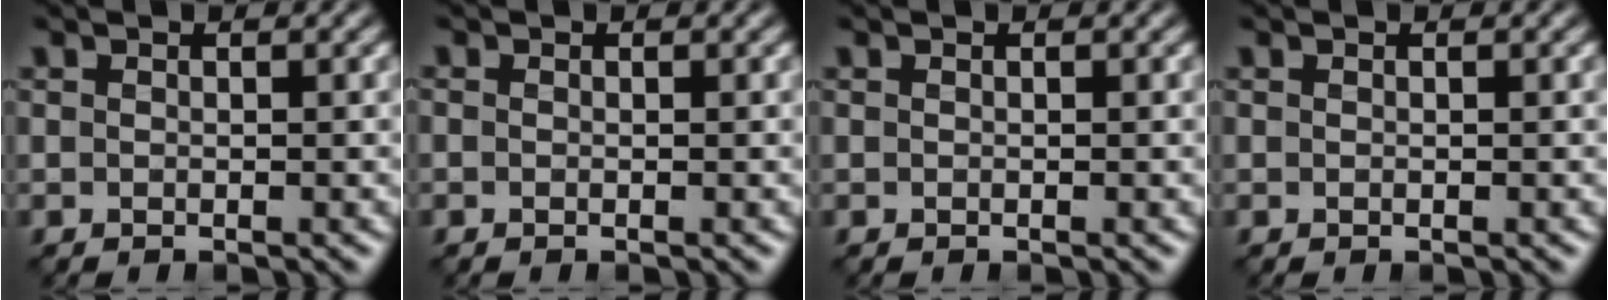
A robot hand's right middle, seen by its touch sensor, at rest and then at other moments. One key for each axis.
{"total": 0.0}
{"total": 0.0}
{"total": 0.0}